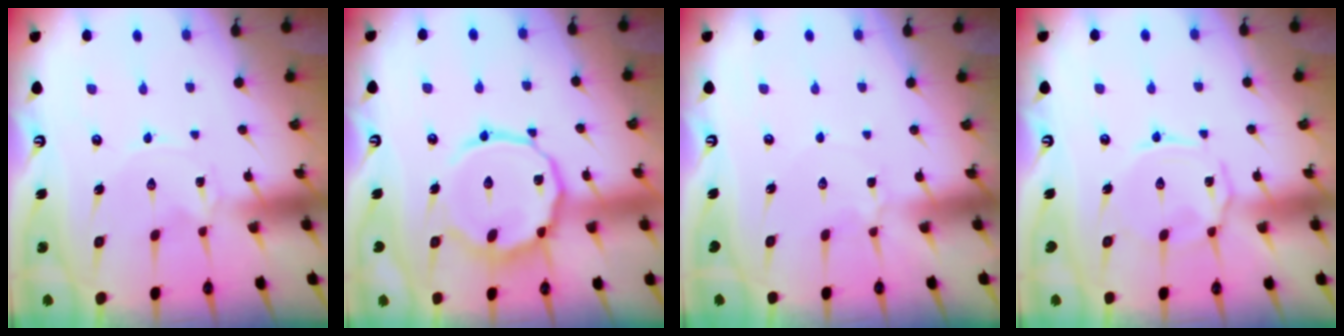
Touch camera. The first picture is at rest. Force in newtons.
{"total": 14.9, "press": 14.8, "slide": 1.3}
{"total": 3.3, "press": 3.3, "slide": 0.3}
{"total": 4.3, "press": 4.2, "slide": 0.7}